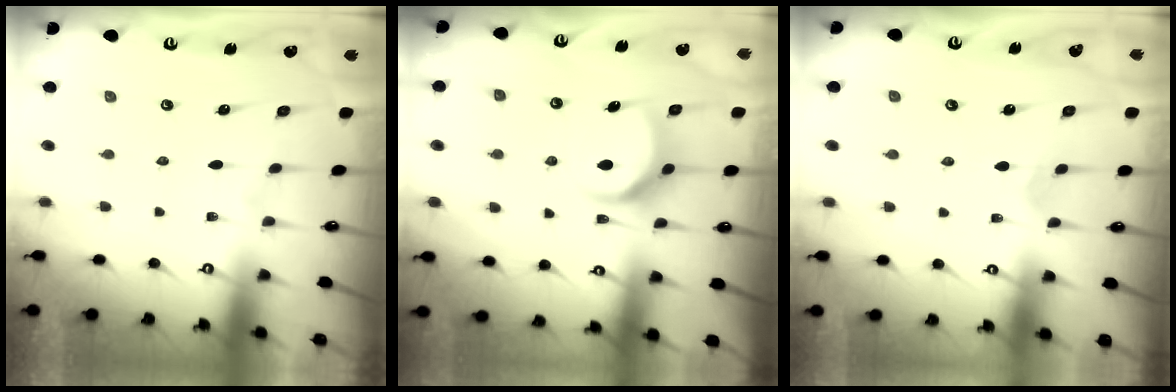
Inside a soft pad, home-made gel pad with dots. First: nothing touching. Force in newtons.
{"total": 8.9, "press": 8.8, "slide": 0.9}
{"total": 2.1, "press": 2.1, "slide": 0.3}